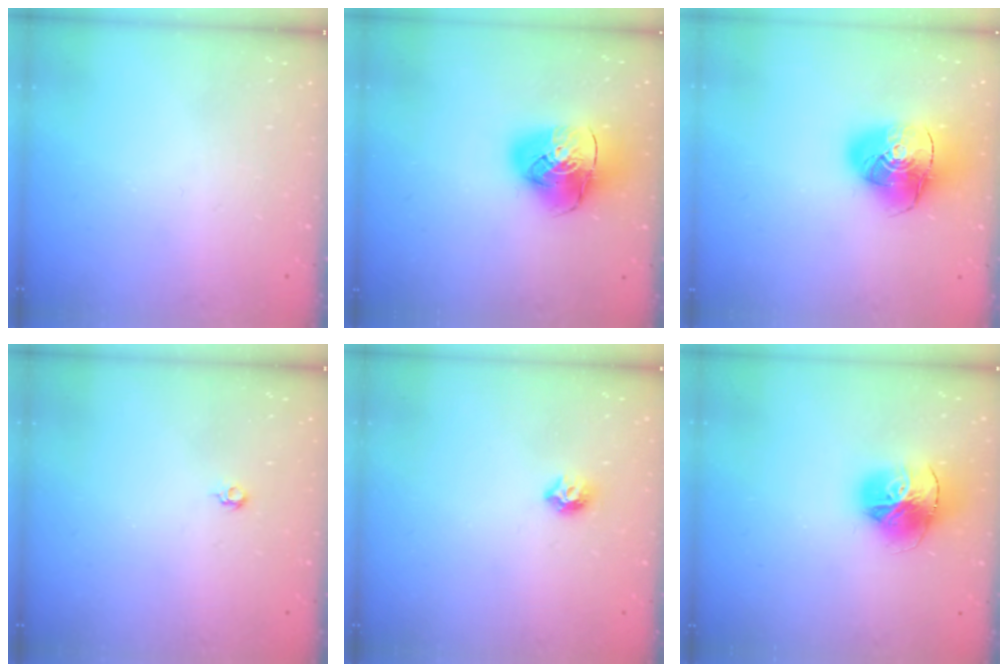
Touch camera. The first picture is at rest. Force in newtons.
{"total": 13.4, "press": 13.3, "slide": 1.7}
{"total": 15.6, "press": 15.4, "slide": 2.4}
{"total": 3.7, "press": 3.6, "slide": 0.8}
{"total": 6.1, "press": 6.0, "slide": 0.9}
{"total": 17.3, "press": 17.2, "slide": 1.8}